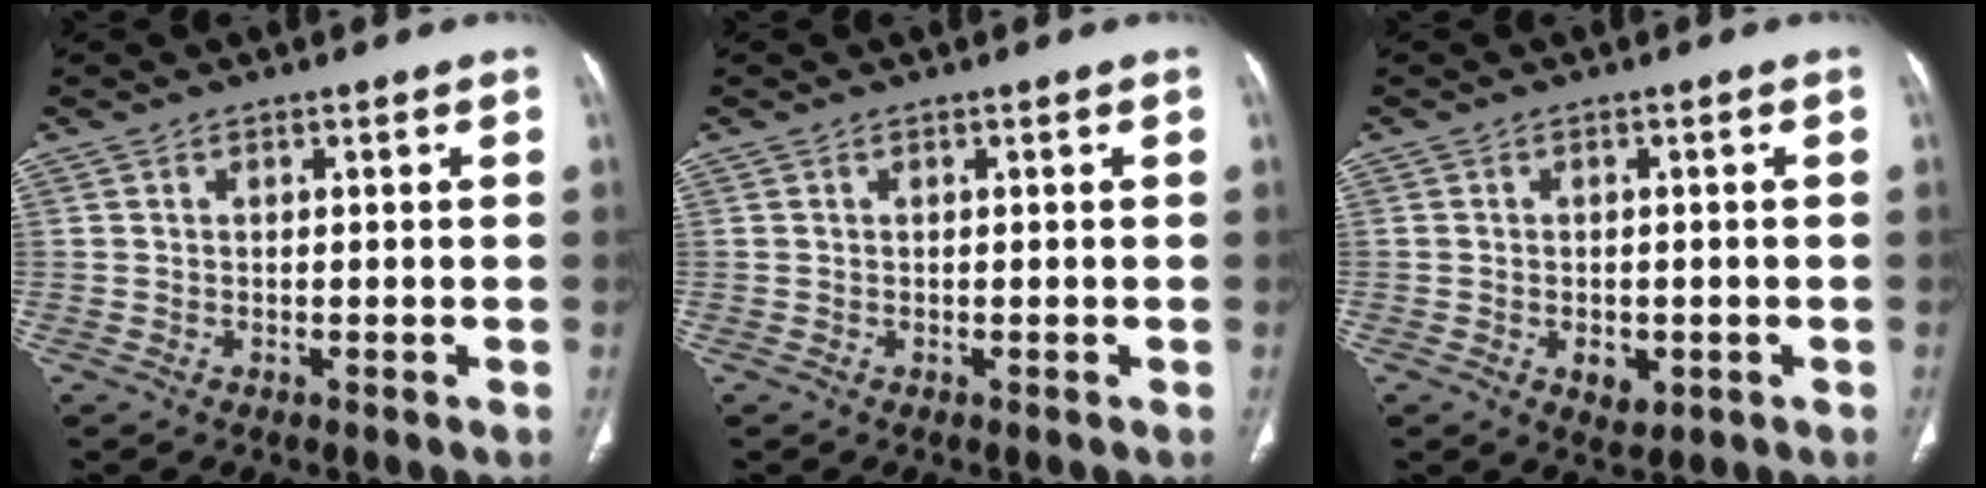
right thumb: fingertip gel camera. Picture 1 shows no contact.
{"total": 0.0}
{"total": 3.7, "force": [-1.1, 2.4, 2.5], "torque": [-0.028, 0.002, -0.008]}